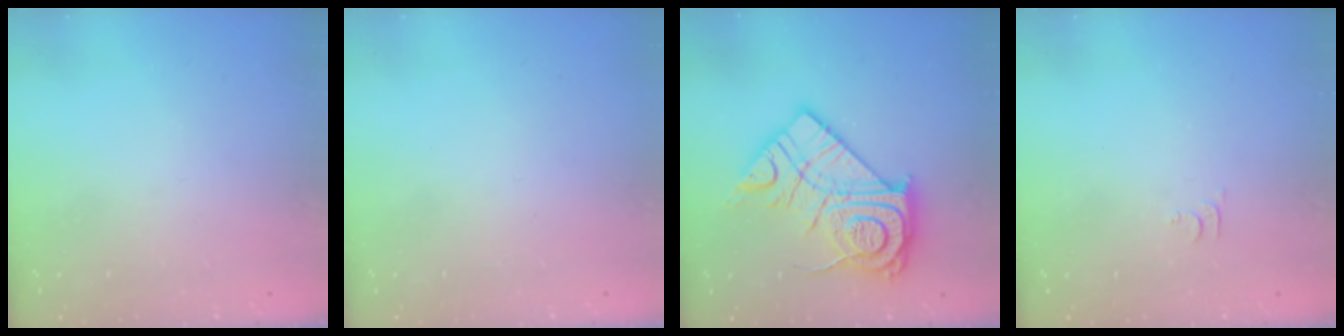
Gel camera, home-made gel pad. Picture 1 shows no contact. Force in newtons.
{"total": 1.8, "press": 1.8, "slide": 0.2}
{"total": 20.7, "press": 20.6, "slide": 1.9}
{"total": 4.6, "press": 4.6, "slide": 0.6}